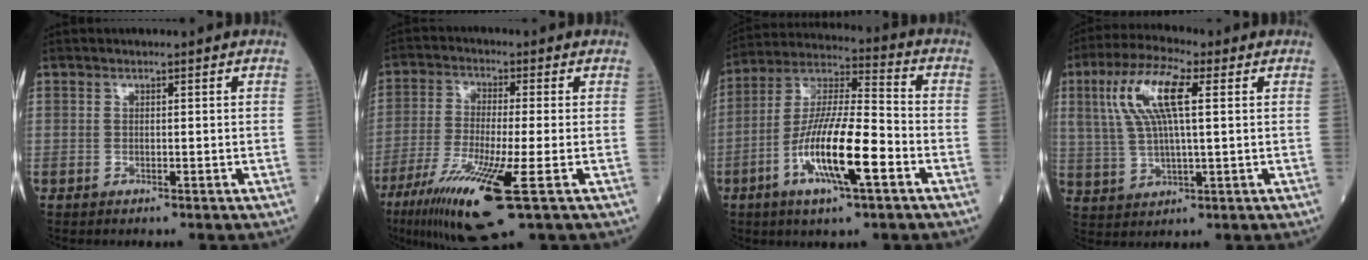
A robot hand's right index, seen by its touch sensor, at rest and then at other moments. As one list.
[{"total": 13.7, "force": [-6.4, 0.7, 12.1], "torque": [-0.235, -0.038, -0.112]}, {"total": 14.9, "force": [-5.5, 2.1, 13.7], "torque": [-0.261, -0.007, -0.101]}, {"total": 10.9, "force": [3.4, 2.4, 10.1], "torque": [-0.218, 0.021, 0.065]}]